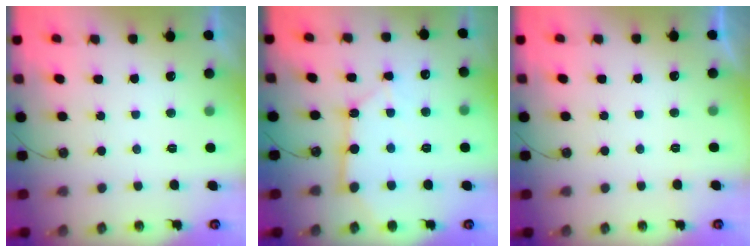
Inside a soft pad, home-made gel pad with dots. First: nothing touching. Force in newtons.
{"total": 10.0, "press": 10.0, "slide": 1.0}
{"total": 0.0}